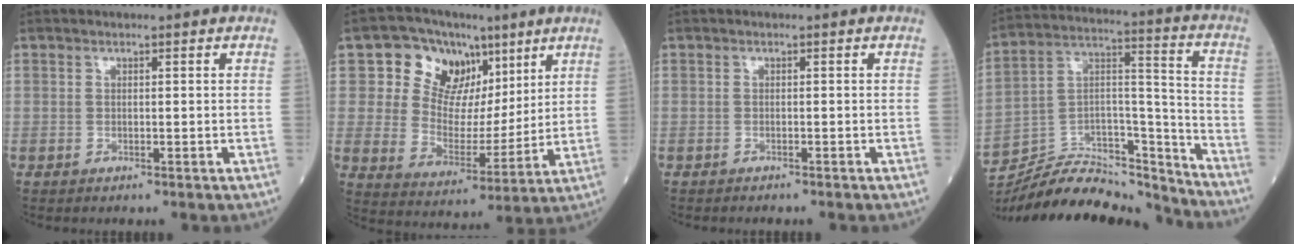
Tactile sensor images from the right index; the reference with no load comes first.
{"total": 12.6, "force": [6.3, 9.2, 5.8], "torque": [-0.097, 0.027, 0.119]}
{"total": 1.7, "force": [-1.6, 0.2, 0.6], "torque": [-0.011, -0.001, -0.020]}
{"total": 22.3, "force": [-21.1, 4.2, 5.9], "torque": [-0.119, 0.039, -0.344]}